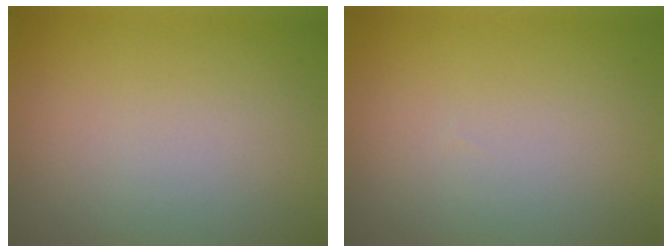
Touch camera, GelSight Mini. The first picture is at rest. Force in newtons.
{"total": 0.0}